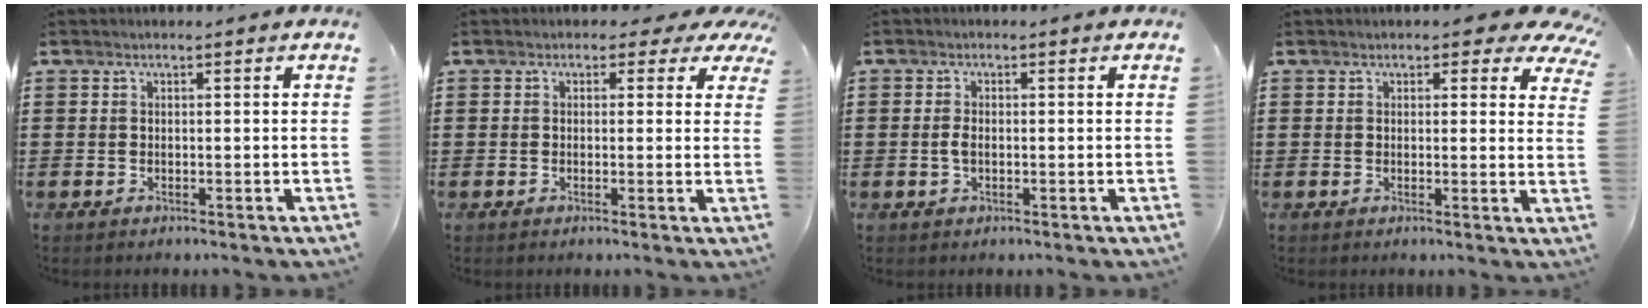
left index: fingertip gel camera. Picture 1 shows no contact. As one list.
[{"total": 1.7, "force": [0.3, 1.4, 1.0], "torque": [-0.020, 0.006, -0.001]}, {"total": 1.9, "force": [-0.3, 0.9, 1.6], "torque": [-0.047, -0.005, -0.012]}, {"total": 3.1, "force": [2.2, 1.2, 1.8], "torque": [-0.027, -0.006, 0.035]}]